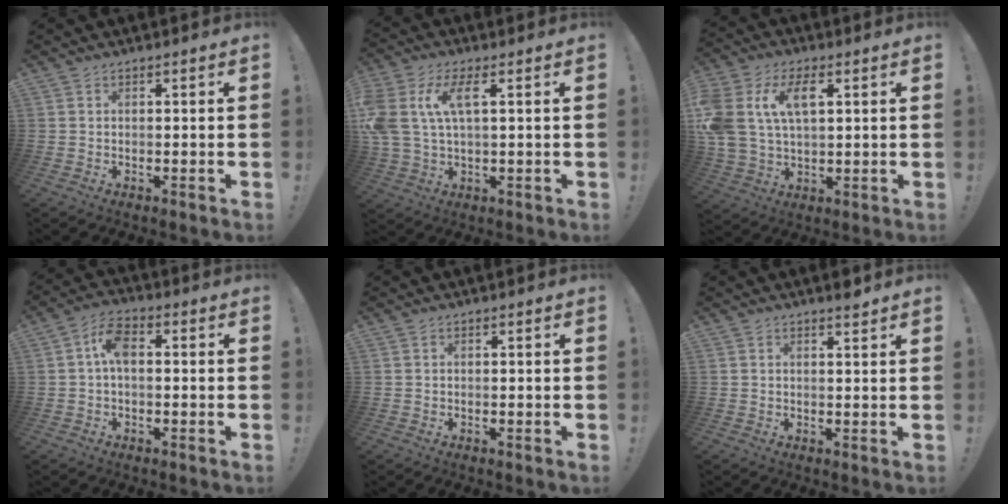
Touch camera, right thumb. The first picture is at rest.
{"total": 9.8, "force": [3.3, 4.4, 8.1], "torque": [-0.191, -0.004, 0.060]}
{"total": 13.0, "force": [4.3, 8.2, 9.1], "torque": [-0.195, 0.000, 0.081]}
{"total": 6.5, "force": [0.3, 3.6, 5.5], "torque": [-0.105, 0.012, 0.006]}
{"total": 0.0}
{"total": 2.1, "force": [1.8, -0.2, 1.0], "torque": [-0.005, -0.016, 0.028]}